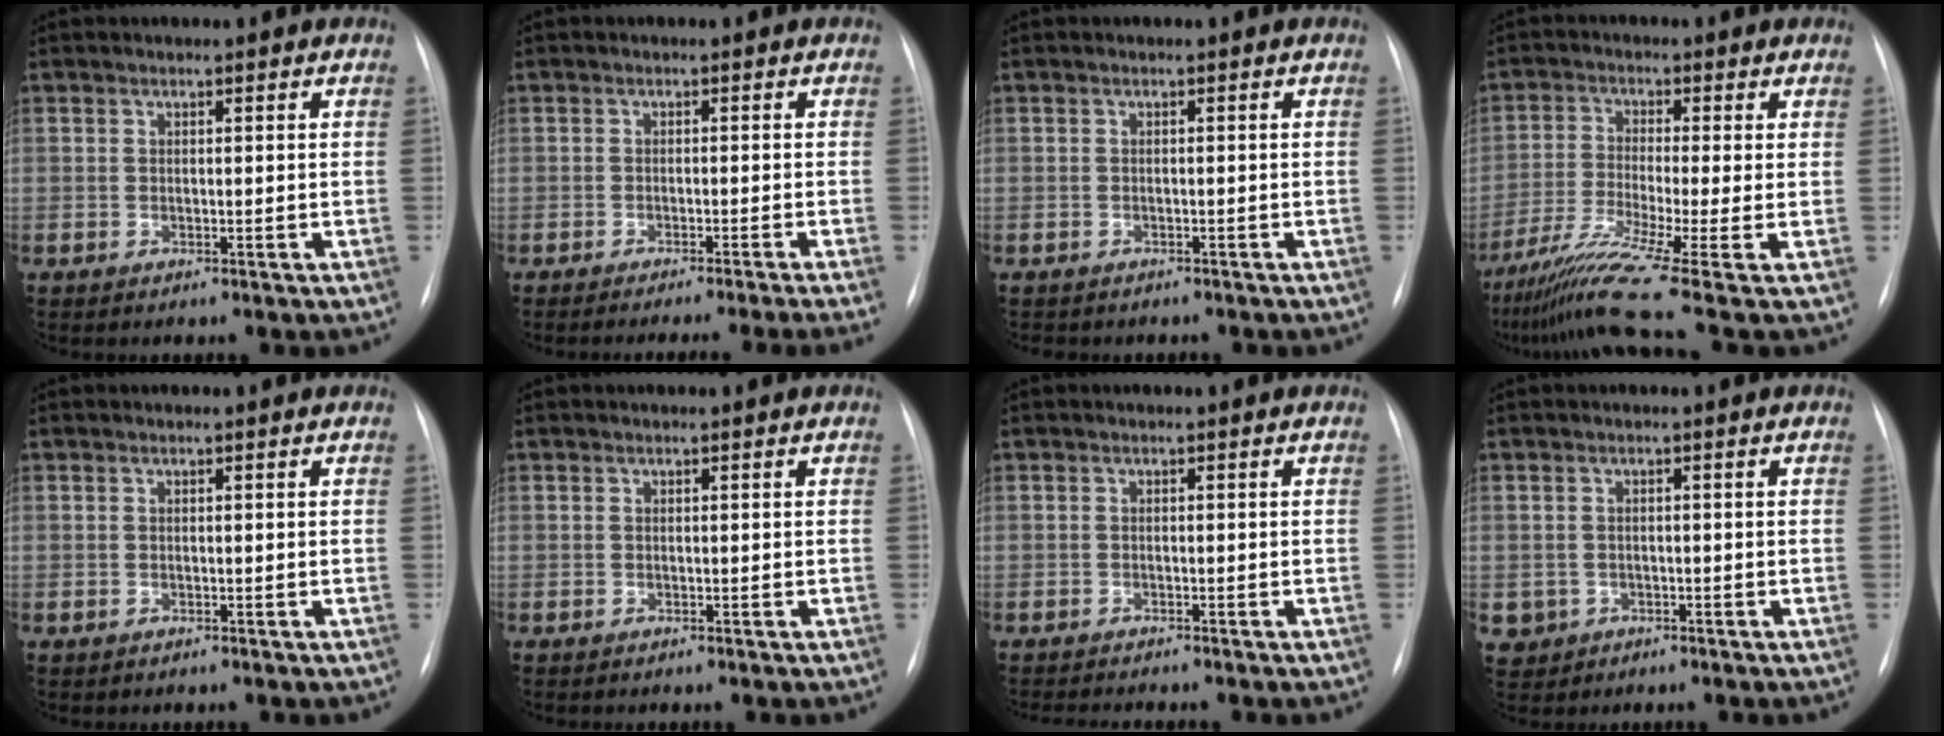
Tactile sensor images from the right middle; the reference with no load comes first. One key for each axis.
{"total": 9.6, "fx": -8.3, "fy": -2.2, "fz": 4.4, "tx": -0.028, "ty": -0.025, "tz": -0.106}
{"total": 3.4, "fx": -2.9, "fy": 1.4, "fz": 1.1, "tx": -0.019, "ty": -0.005, "tz": -0.030}
{"total": 10.4, "fx": -6.7, "fy": -2.4, "fz": 7.5, "tx": -0.156, "ty": -0.036, "tz": -0.118}
{"total": 0.0}
{"total": 0.0}
{"total": 3.5, "fx": -3.2, "fy": 0.0, "fz": 1.3, "tx": -0.016, "ty": -0.010, "tz": -0.046}
{"total": 3.4, "fx": -1.3, "fy": 3.1, "fz": 0.4, "tx": -0.010, "ty": 0.002, "tz": -0.016}